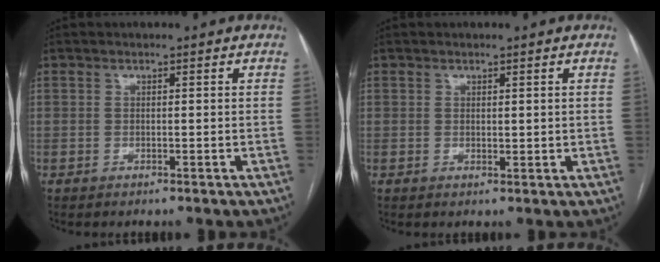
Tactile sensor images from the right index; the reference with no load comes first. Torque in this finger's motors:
{"motor_torque": [-0.17, 0.59, -0.04, 0.00]}